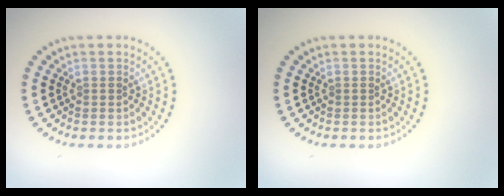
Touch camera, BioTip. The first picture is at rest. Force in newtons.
{"total": 0.0}